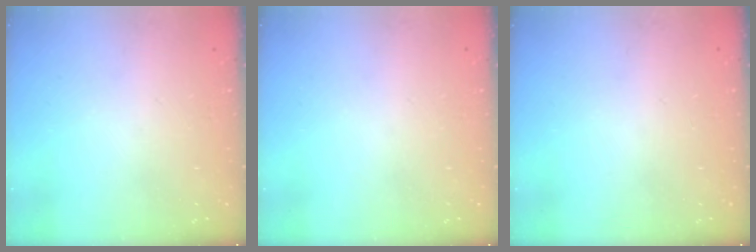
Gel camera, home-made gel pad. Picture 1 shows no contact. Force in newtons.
{"total": 0.0}
{"total": 0.0}